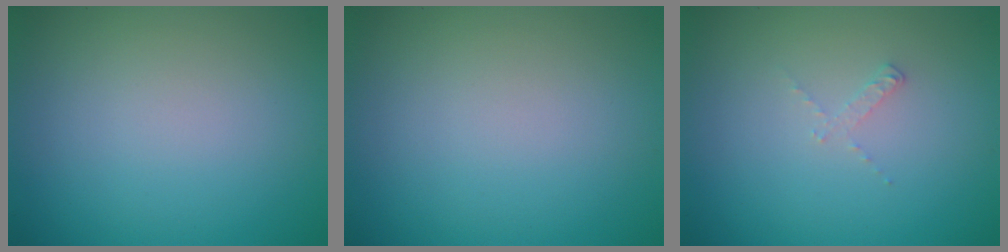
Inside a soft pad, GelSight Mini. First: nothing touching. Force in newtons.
{"total": 0.0}
{"total": 0.8, "press": 0.8, "slide": 0.1}